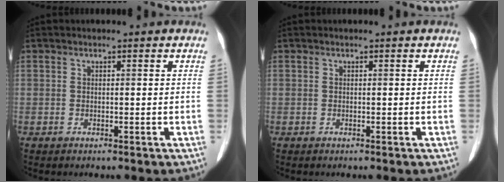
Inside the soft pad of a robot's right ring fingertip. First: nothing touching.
{"total": 0.0}